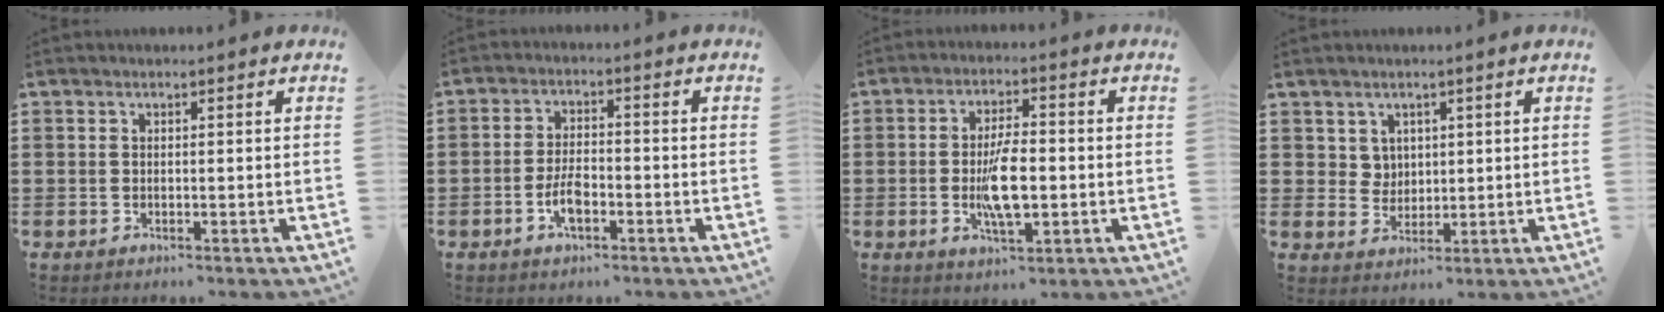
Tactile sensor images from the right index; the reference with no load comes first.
{"total": 4.5, "force": [-1.8, 2.0, 3.7], "torque": [-0.083, 0.000, -0.037]}
{"total": 7.7, "force": [-0.9, 2.8, 7.1], "torque": [-0.152, -0.004, -0.023]}
{"total": 3.1, "force": [1.7, 2.6, 0.6], "torque": [-0.024, 0.009, 0.032]}